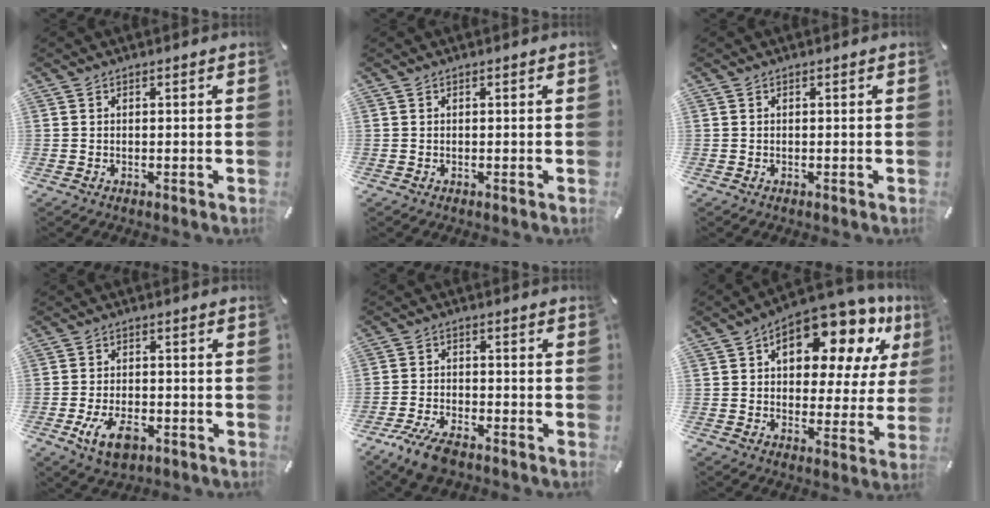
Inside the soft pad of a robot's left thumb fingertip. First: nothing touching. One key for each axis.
{"total": 0.0}
{"total": 0.0}
{"total": 7.8, "fx": -3.1, "fy": 4.5, "fz": 5.5, "tx": -0.109, "ty": 0.005, "tz": -0.057}
{"total": 6.9, "fx": -5.1, "fy": 2.5, "fz": 3.9, "tx": -0.091, "ty": 0.013, "tz": -0.096}
{"total": 16.8, "fx": 9.8, "fy": 8.8, "fz": 10.5, "tx": -0.150, "ty": -0.070, "tz": 0.163}